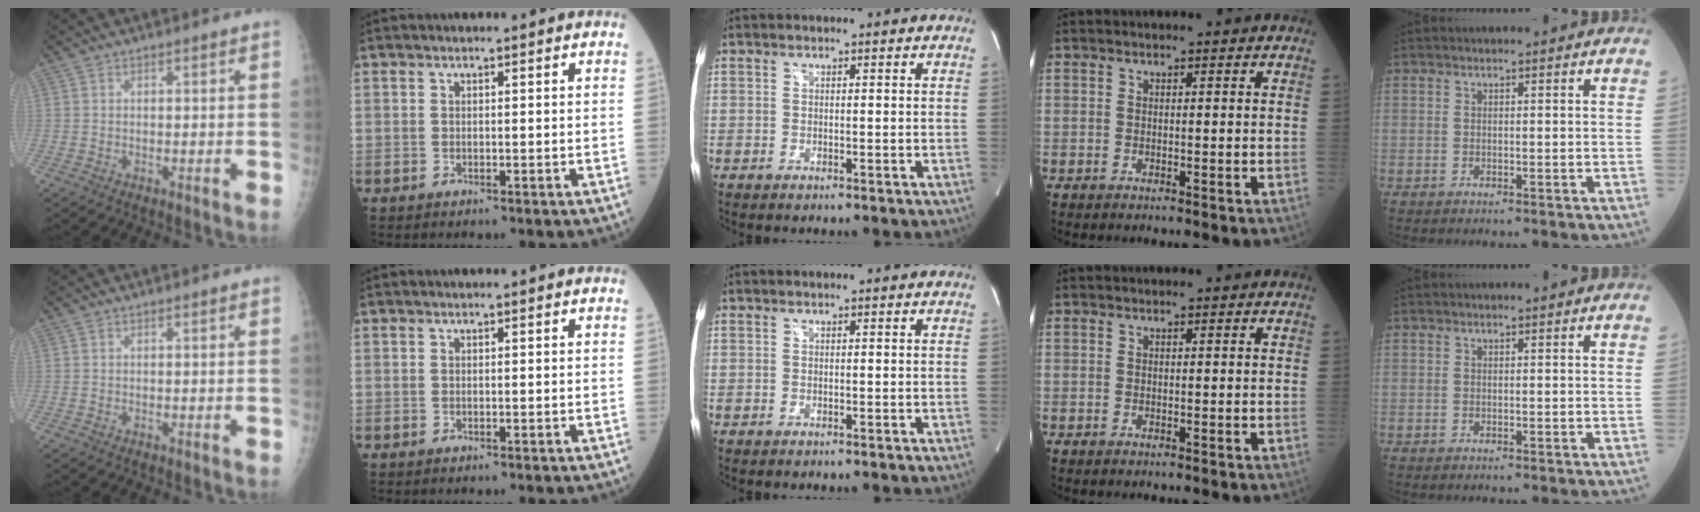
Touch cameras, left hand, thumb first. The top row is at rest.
{}